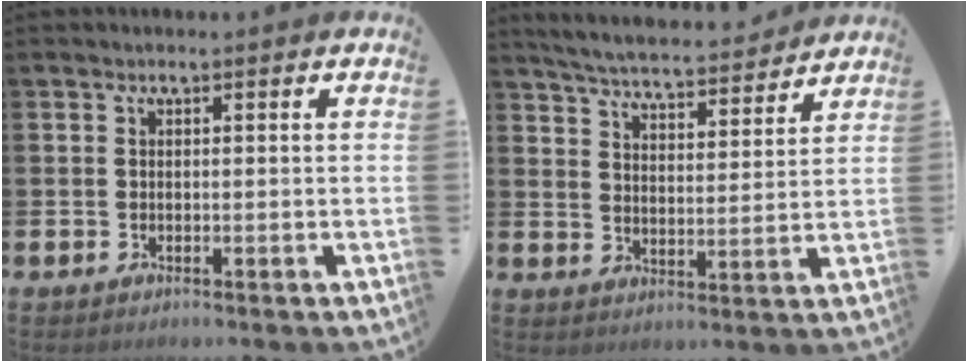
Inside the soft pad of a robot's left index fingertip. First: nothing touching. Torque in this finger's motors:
{"motor_torque": [1.02, -1.11, 0.37, 0.08]}